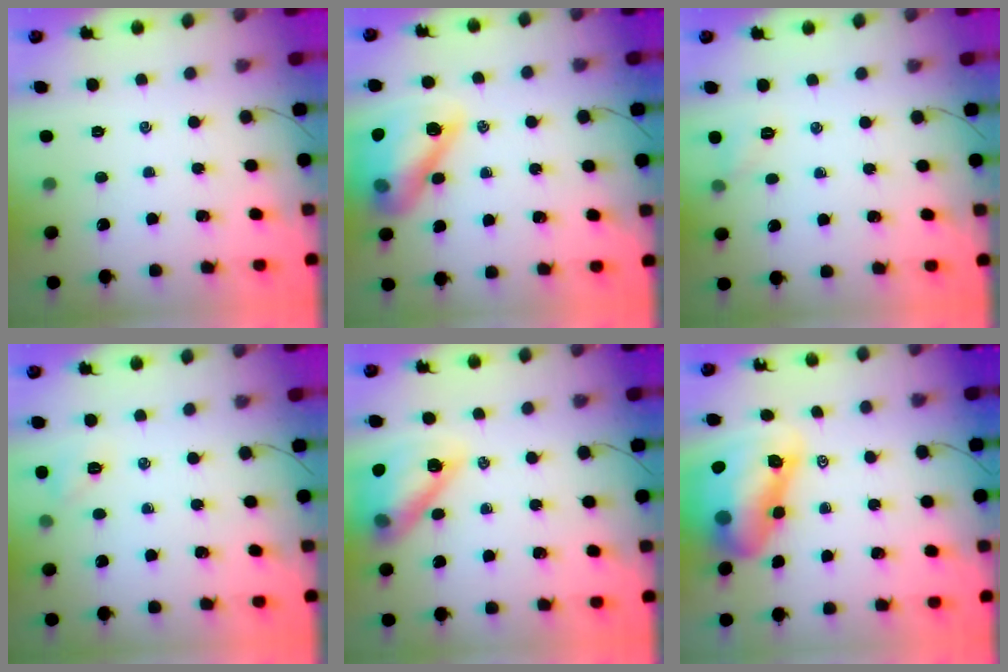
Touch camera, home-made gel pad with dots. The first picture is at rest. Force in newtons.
{"total": 14.9, "press": 14.3, "slide": 4.2}
{"total": 4.9, "press": 4.7, "slide": 1.2}
{"total": 6.1, "press": 5.9, "slide": 1.2}
{"total": 14.4, "press": 13.8, "slide": 4.1}
{"total": 14.4, "press": 13.8, "slide": 4.1}